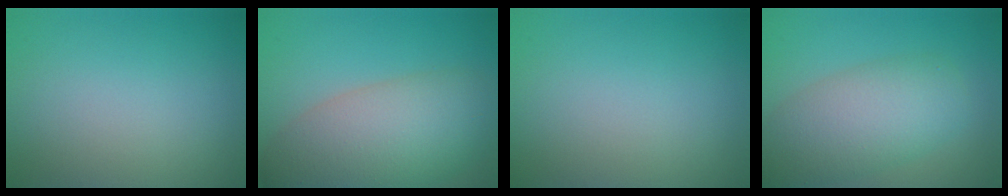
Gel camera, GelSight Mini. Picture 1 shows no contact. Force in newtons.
{"total": 9.4, "press": 9.3, "slide": 0.8}
{"total": 0.0}
{"total": 6.5, "press": 6.5, "slide": 0.4}